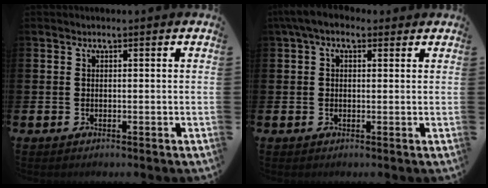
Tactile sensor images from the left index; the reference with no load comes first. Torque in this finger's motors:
{"motor_torque": [1.19, -0.95, 0.12, 0.21]}